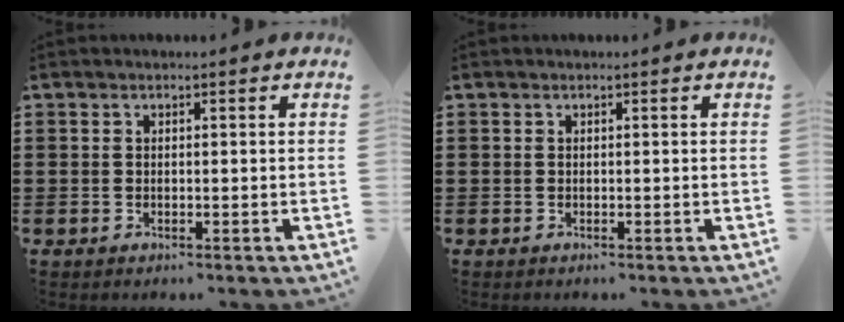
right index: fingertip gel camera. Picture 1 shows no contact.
{"total": 0.0}